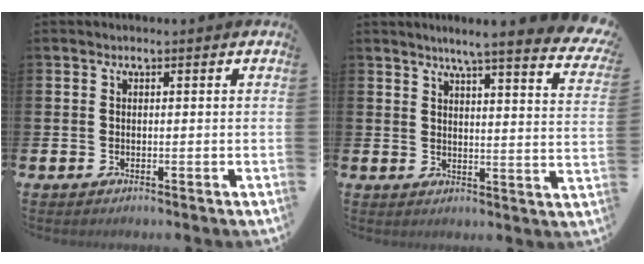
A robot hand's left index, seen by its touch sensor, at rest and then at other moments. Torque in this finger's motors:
{"motor_torque": [0.73, -1.39, 0.46, 0.14]}